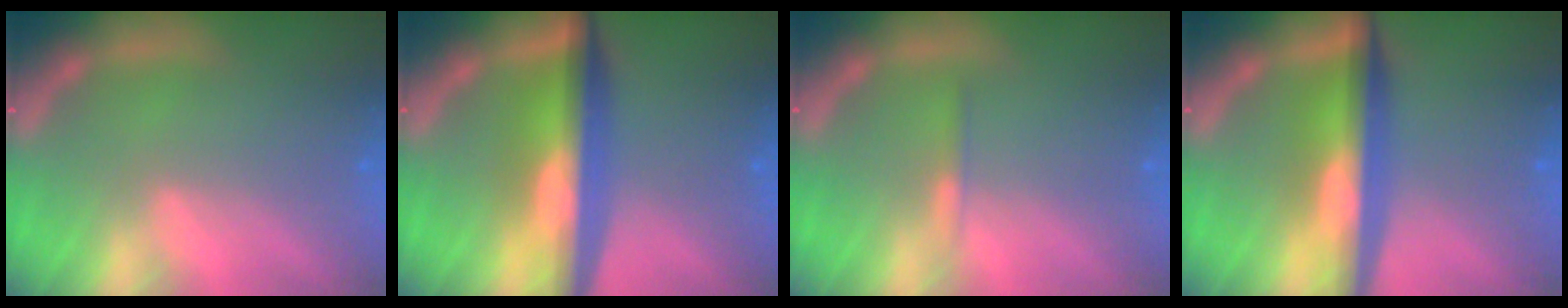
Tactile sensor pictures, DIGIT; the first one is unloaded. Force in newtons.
{"total": 8.5}
{"total": 0.9}
{"total": 7.5}